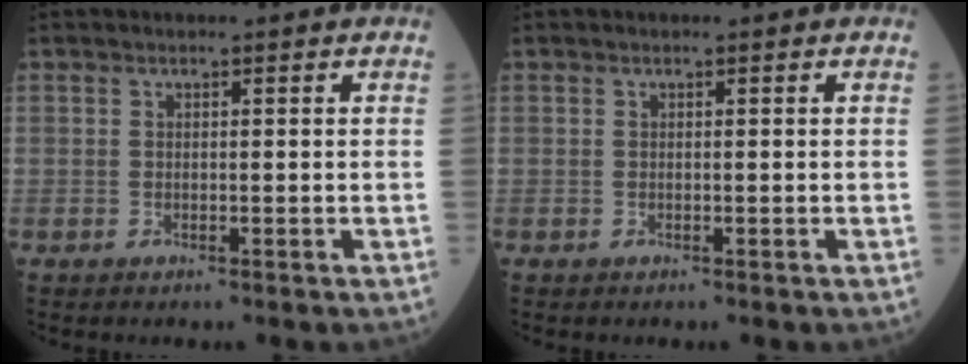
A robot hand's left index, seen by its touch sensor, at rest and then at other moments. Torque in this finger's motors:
{"motor_torque": [0.00, 0.00, 0.00, 0.00]}